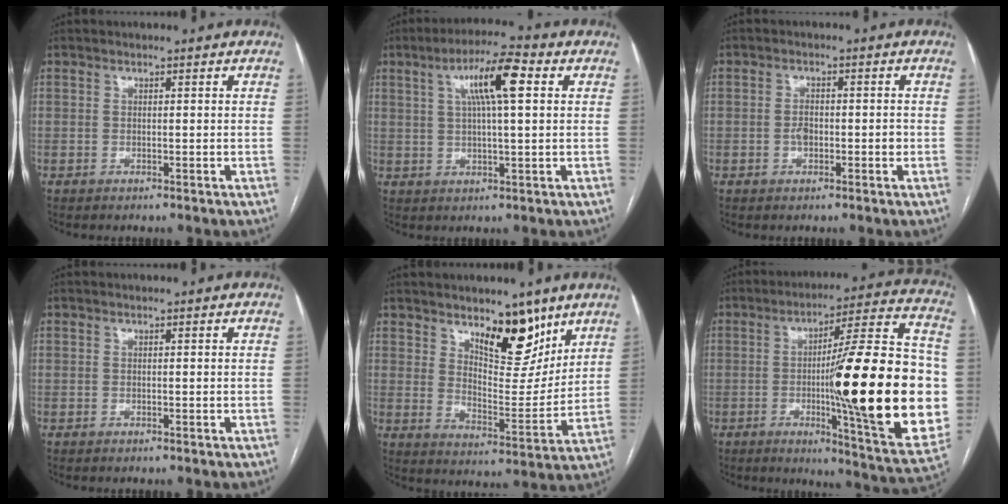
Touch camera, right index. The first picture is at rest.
{"total": 9.0, "force": [2.9, 1.0, 8.5], "torque": [-0.152, 0.016, 0.048]}
{"total": 2.8, "force": [-0.5, 1.4, 2.4], "torque": [-0.044, 0.005, -0.007]}
{"total": 0.0}
{"total": 10.5, "force": [7.1, 3.9, 6.6], "torque": [-0.098, -0.019, 0.123]}
{"total": 28.4, "force": [-2.9, 1.9, 28.1], "torque": [-0.341, -0.002, -0.045]}